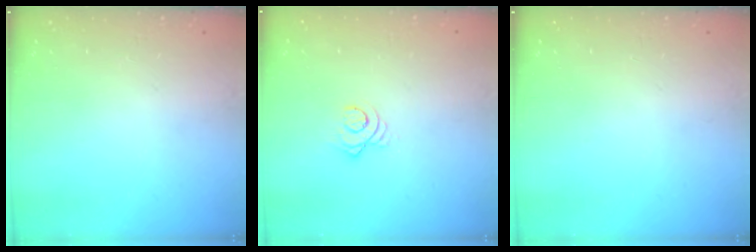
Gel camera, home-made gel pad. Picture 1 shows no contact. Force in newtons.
{"total": 2.9, "press": 2.9, "slide": 0.1}
{"total": 0.0}